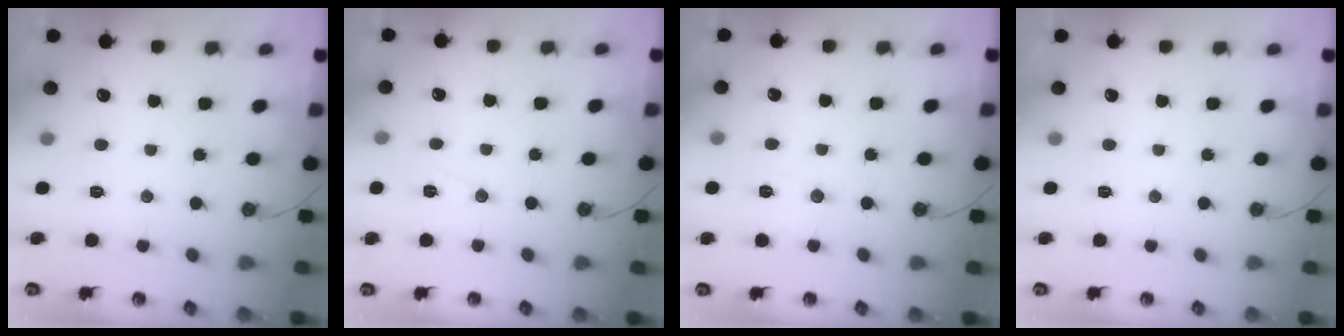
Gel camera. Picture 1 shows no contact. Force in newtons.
{"total": 5.9, "press": 3.7, "slide": 4.5}
{"total": 4.5, "press": 4.3, "slide": 1.5}
{"total": 0.0}